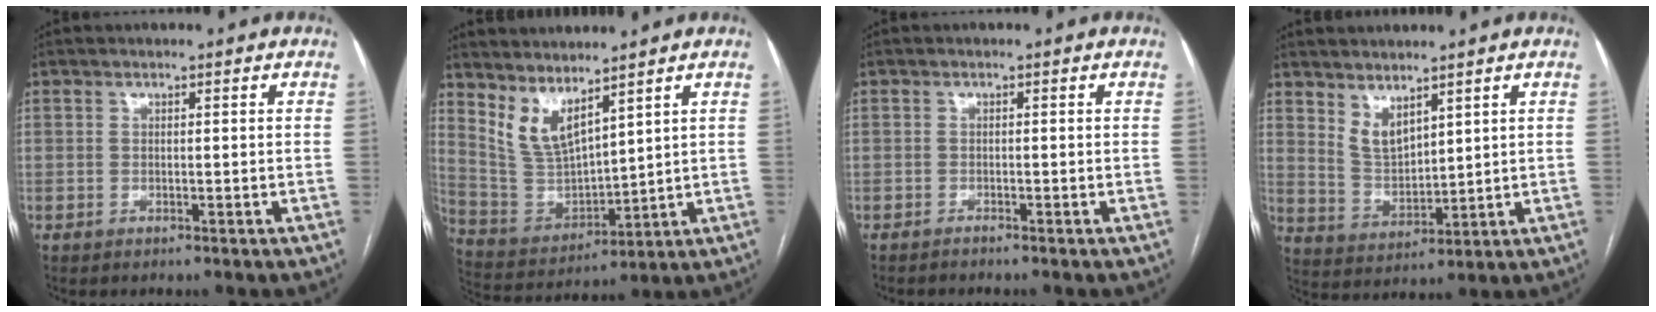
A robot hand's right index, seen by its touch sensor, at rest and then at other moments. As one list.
[{"total": 8.4, "force": [6.3, 2.3, 5.0], "torque": [-0.111, -0.012, 0.151]}, {"total": 0.6, "force": [-0.6, -0.3, 0.0], "torque": [-0.005, -0.005, -0.009]}, {"total": 5.3, "force": [3.8, 2.2, 2.9], "torque": [-0.063, -0.009, 0.090]}]